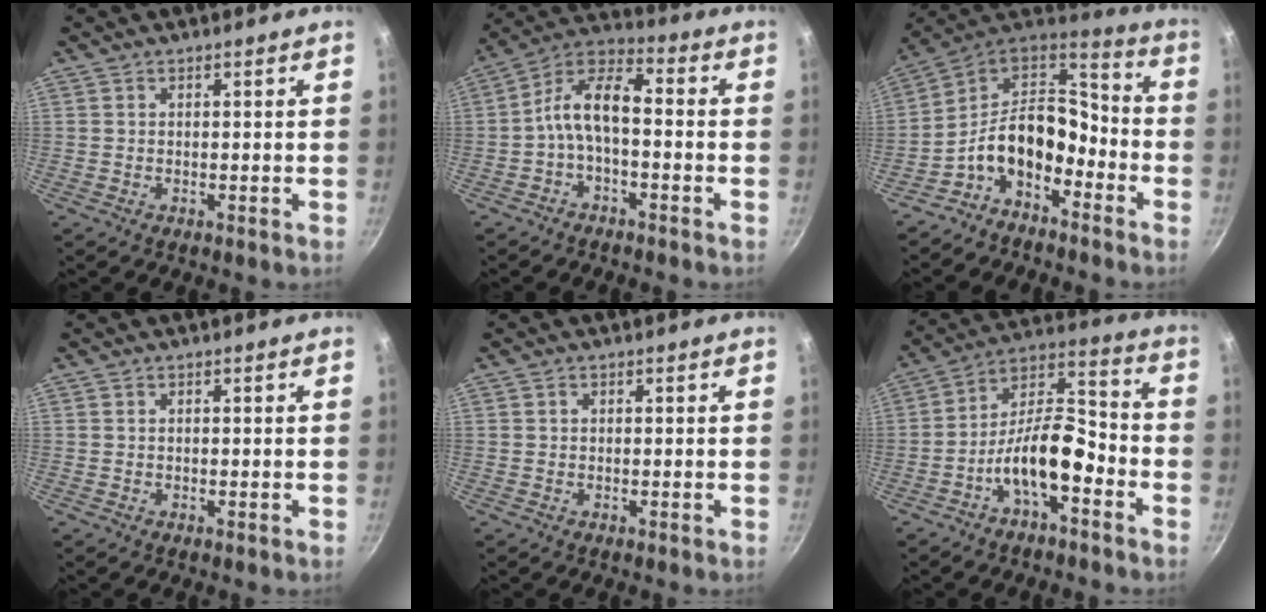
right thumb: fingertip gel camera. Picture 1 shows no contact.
{"total": 9.7, "force": [-1.3, 4.9, 8.3], "torque": [-0.148, 0.046, -0.036]}
{"total": 13.0, "force": [-5.6, 7.8, 8.7], "torque": [-0.115, 0.095, -0.109]}
{"total": 0.0}
{"total": 0.0}
{"total": 13.4, "force": [-5.3, 5.7, 11.0], "torque": [-0.186, 0.070, -0.097]}